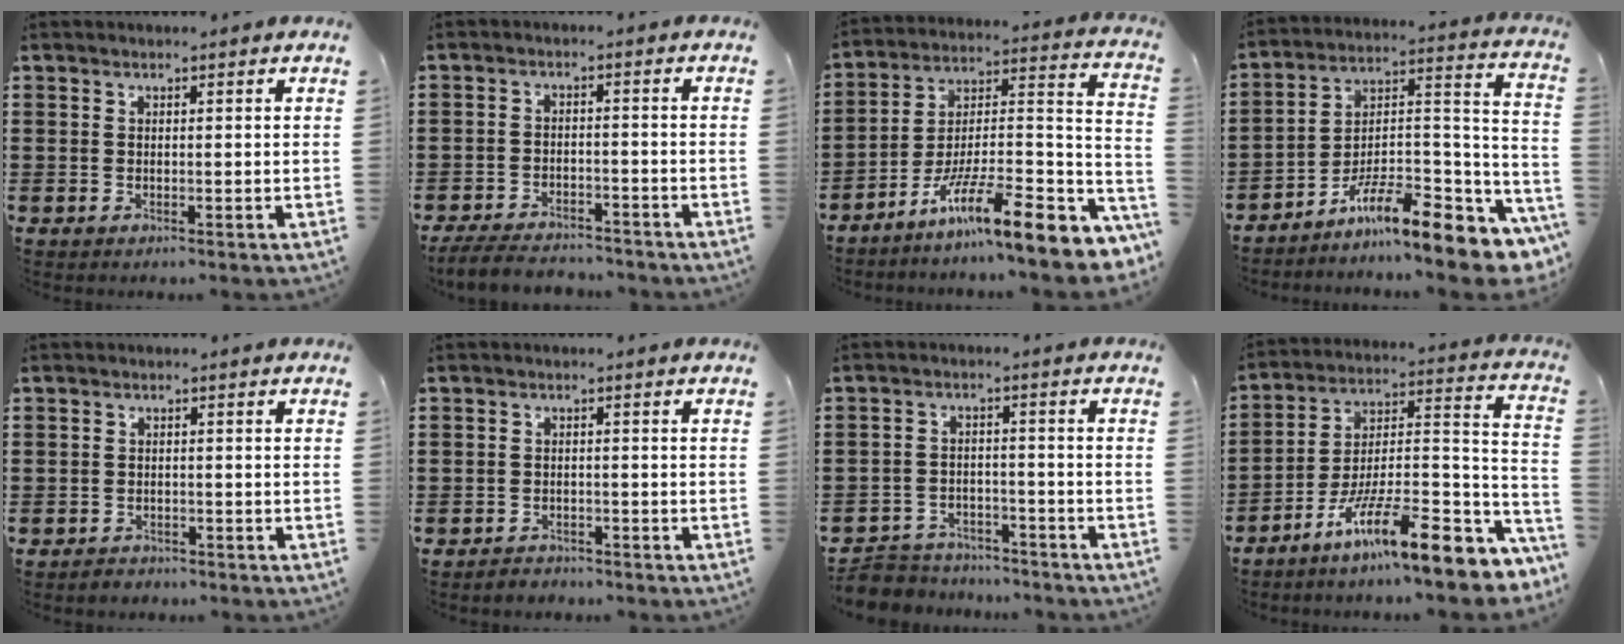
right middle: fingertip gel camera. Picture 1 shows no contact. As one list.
[{"total": 4.5, "force": [-4.3, 0.8, 1.1], "torque": [-0.031, -0.001, -0.090]}, {"total": 12.4, "force": [-7.8, 1.8, 9.4], "torque": [-0.148, -0.006, -0.144]}, {"total": 11.4, "force": [-8.3, 2.5, 7.5], "torque": [-0.113, 0.016, -0.154]}, {"total": 1.5, "force": [-1.3, 0.6, -0.2], "torque": [0.001, 0.005, -0.032]}, {"total": 2.0, "force": [-1.9, 0.6, -0.3], "torque": [0.001, 0.004, -0.045]}, {"total": 4.7, "force": [-4.6, 1.0, 0.2], "torque": [-0.018, 0.006, -0.099]}, {"total": 13.5, "force": [-8.5, 2.6, 10.1], "torque": [-0.156, 0.004, -0.153]}]